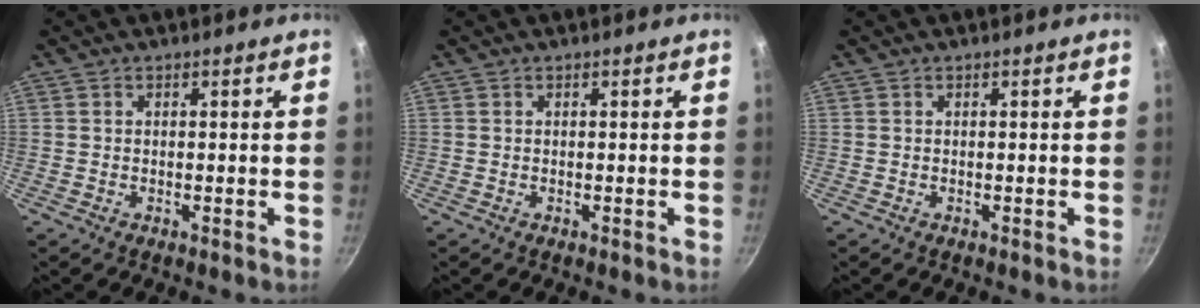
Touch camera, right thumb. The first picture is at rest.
{"total": 0.0}
{"total": 0.0}